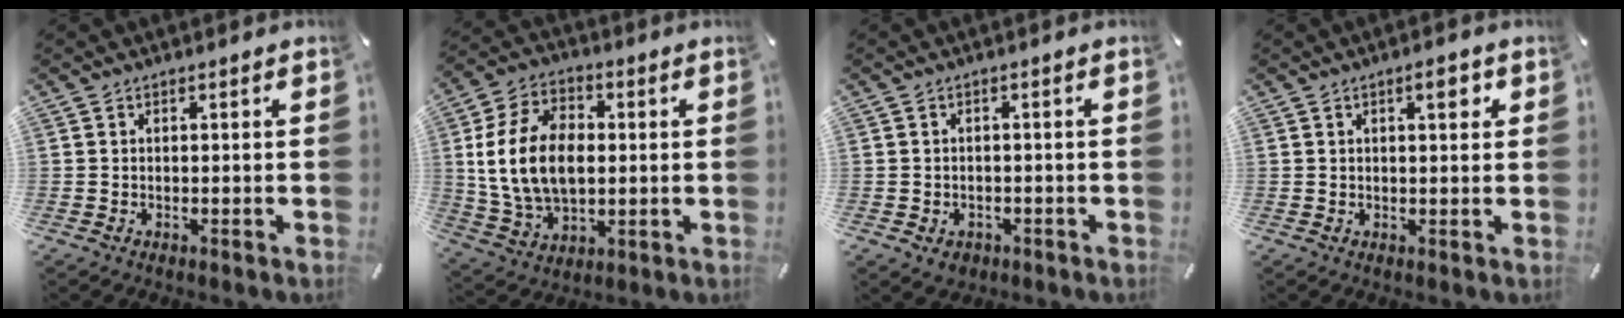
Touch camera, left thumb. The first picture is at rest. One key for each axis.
{"total": 15.8, "fx": 0.7, "fy": 11.2, "fz": 11.1, "tx": -0.249, "ty": 0.010, "tz": 0.013}
{"total": 2.5, "fx": -1.3, "fy": 2.0, "fz": 0.9, "tx": -0.015, "ty": 0.005, "tz": -0.024}
{"total": 3.6, "fx": 1.5, "fy": 1.3, "fz": 3.0, "tx": -0.038, "ty": -0.002, "tz": 0.018}